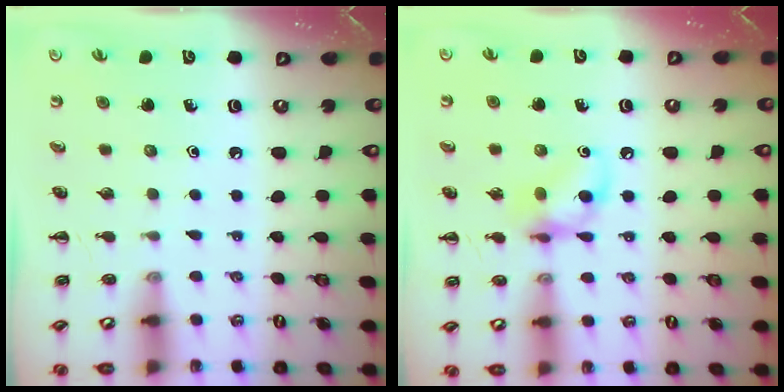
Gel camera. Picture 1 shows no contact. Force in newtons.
{"total": 10.4, "press": 10.3, "slide": 1.7}